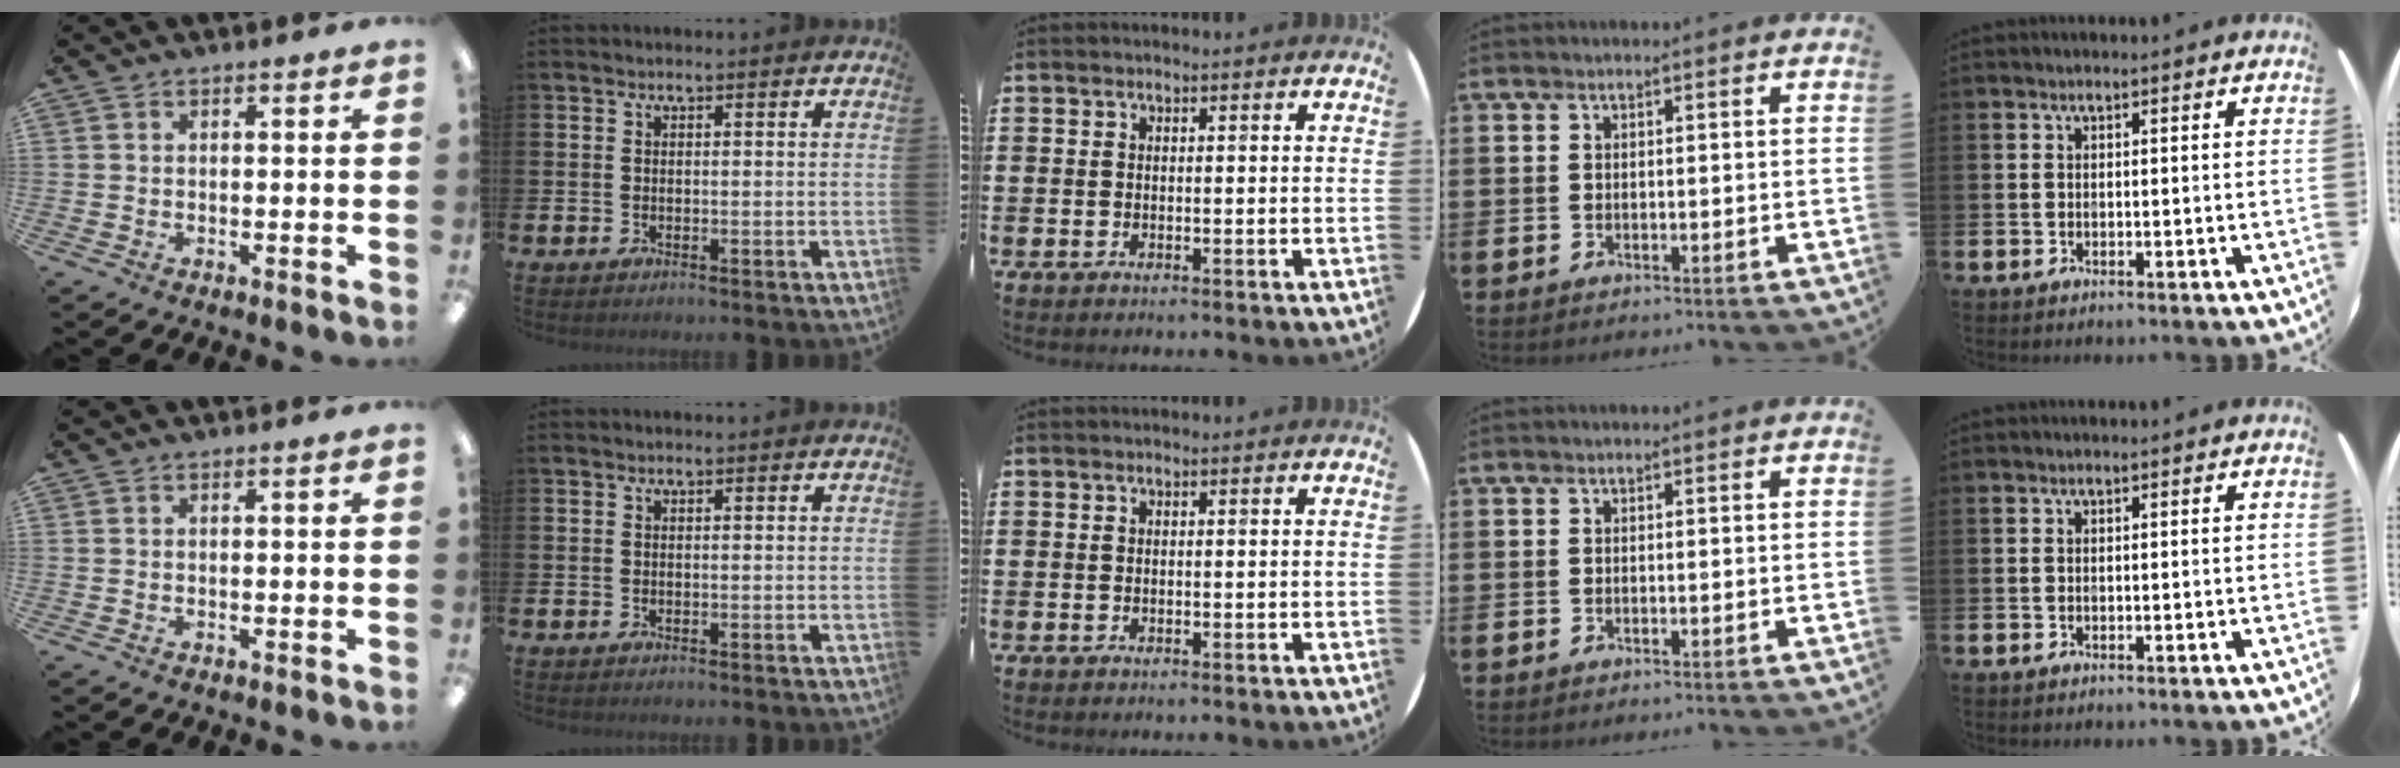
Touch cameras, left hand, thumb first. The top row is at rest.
{}